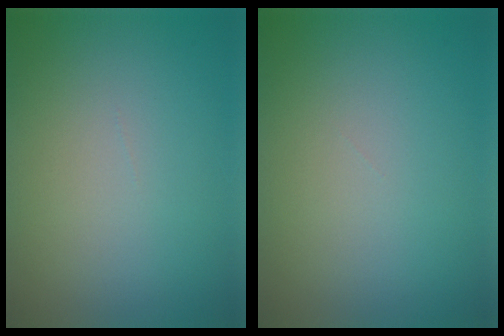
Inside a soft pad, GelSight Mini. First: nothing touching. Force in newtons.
{"total": 0.0}